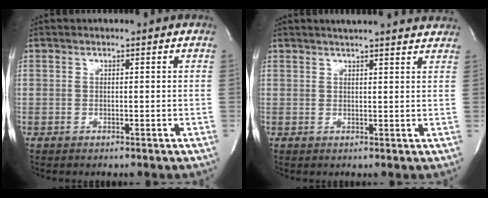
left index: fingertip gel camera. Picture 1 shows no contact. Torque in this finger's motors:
{"motor_torque": [0.02, -0.34, 0.20, 0.00]}